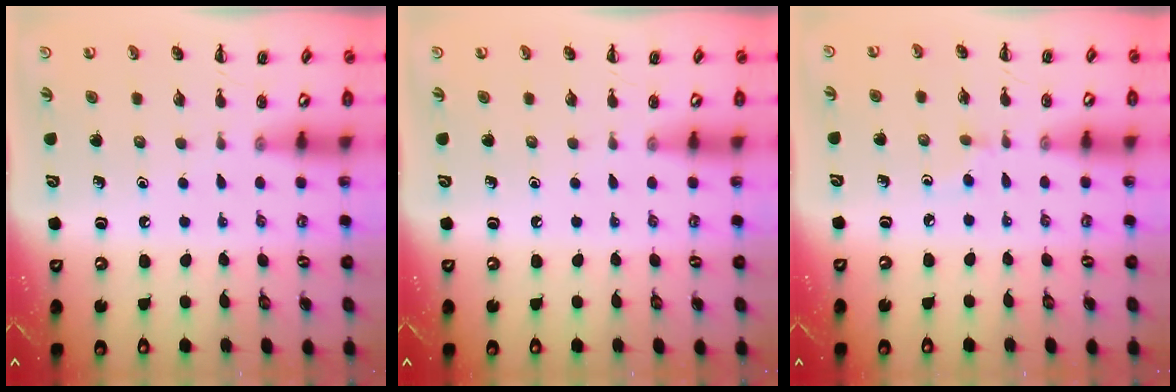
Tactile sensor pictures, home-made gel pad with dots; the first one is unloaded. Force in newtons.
{"total": 0.0}
{"total": 2.0, "press": 1.8, "slide": 0.8}